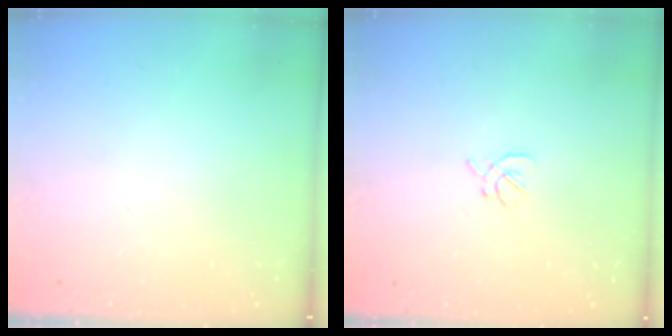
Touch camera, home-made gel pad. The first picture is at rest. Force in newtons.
{"total": 1.6, "press": 1.5, "slide": 0.5}